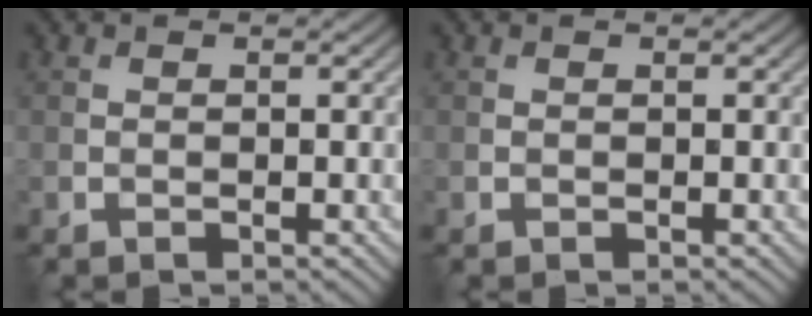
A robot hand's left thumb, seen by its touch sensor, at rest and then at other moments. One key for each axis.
{"total": 0.0}